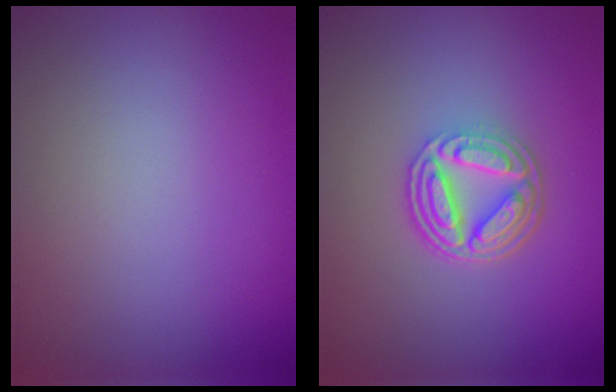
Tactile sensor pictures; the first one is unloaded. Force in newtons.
{"total": 5.2, "press": 3.8, "slide": 3.5}